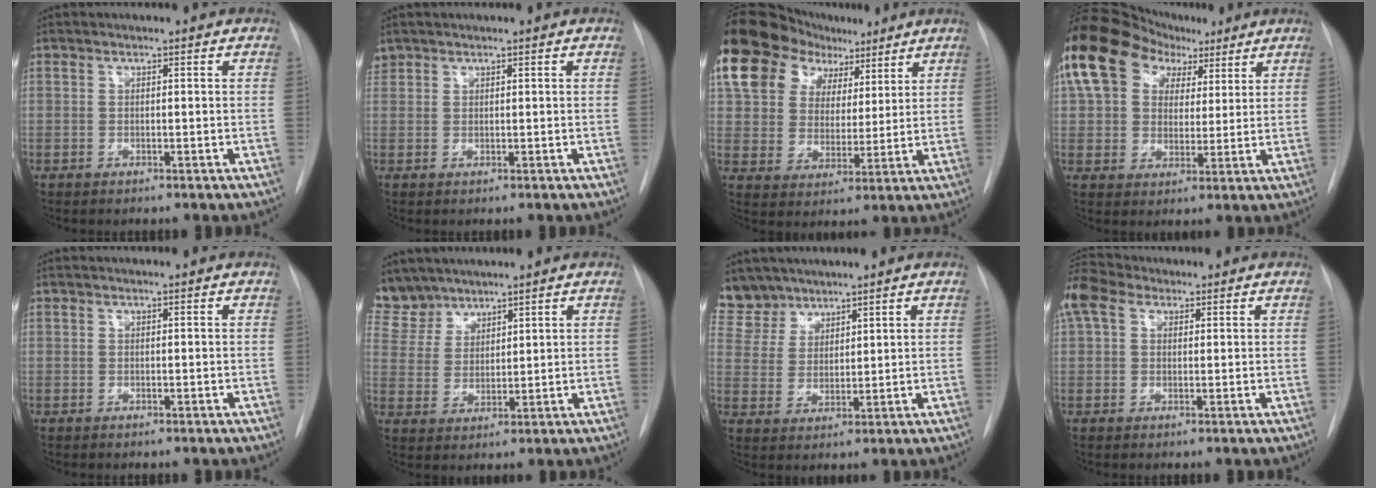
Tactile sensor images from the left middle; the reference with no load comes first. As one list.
[{"total": 1.3, "force": [1.1, 0.7, 0.0], "torque": [0.000, 0.015, 0.023]}, {"total": 16.9, "force": [10.6, 10.9, 7.4], "torque": [-0.127, 0.061, 0.186]}, {"total": 16.0, "force": [8.6, 10.9, 7.9], "torque": [-0.162, 0.062, 0.148]}, {"total": 0.0}, {"total": 6.6, "force": [6.1, 2.5, 0.0], "torque": [0.001, 0.005, 0.133]}, {"total": 7.0, "force": [6.2, 3.3, 0.0], "torque": [0.004, 0.005, 0.130]}, {"total": 6.4, "force": [3.6, 4.1, 3.3], "torque": [-0.088, 0.038, 0.070]}]